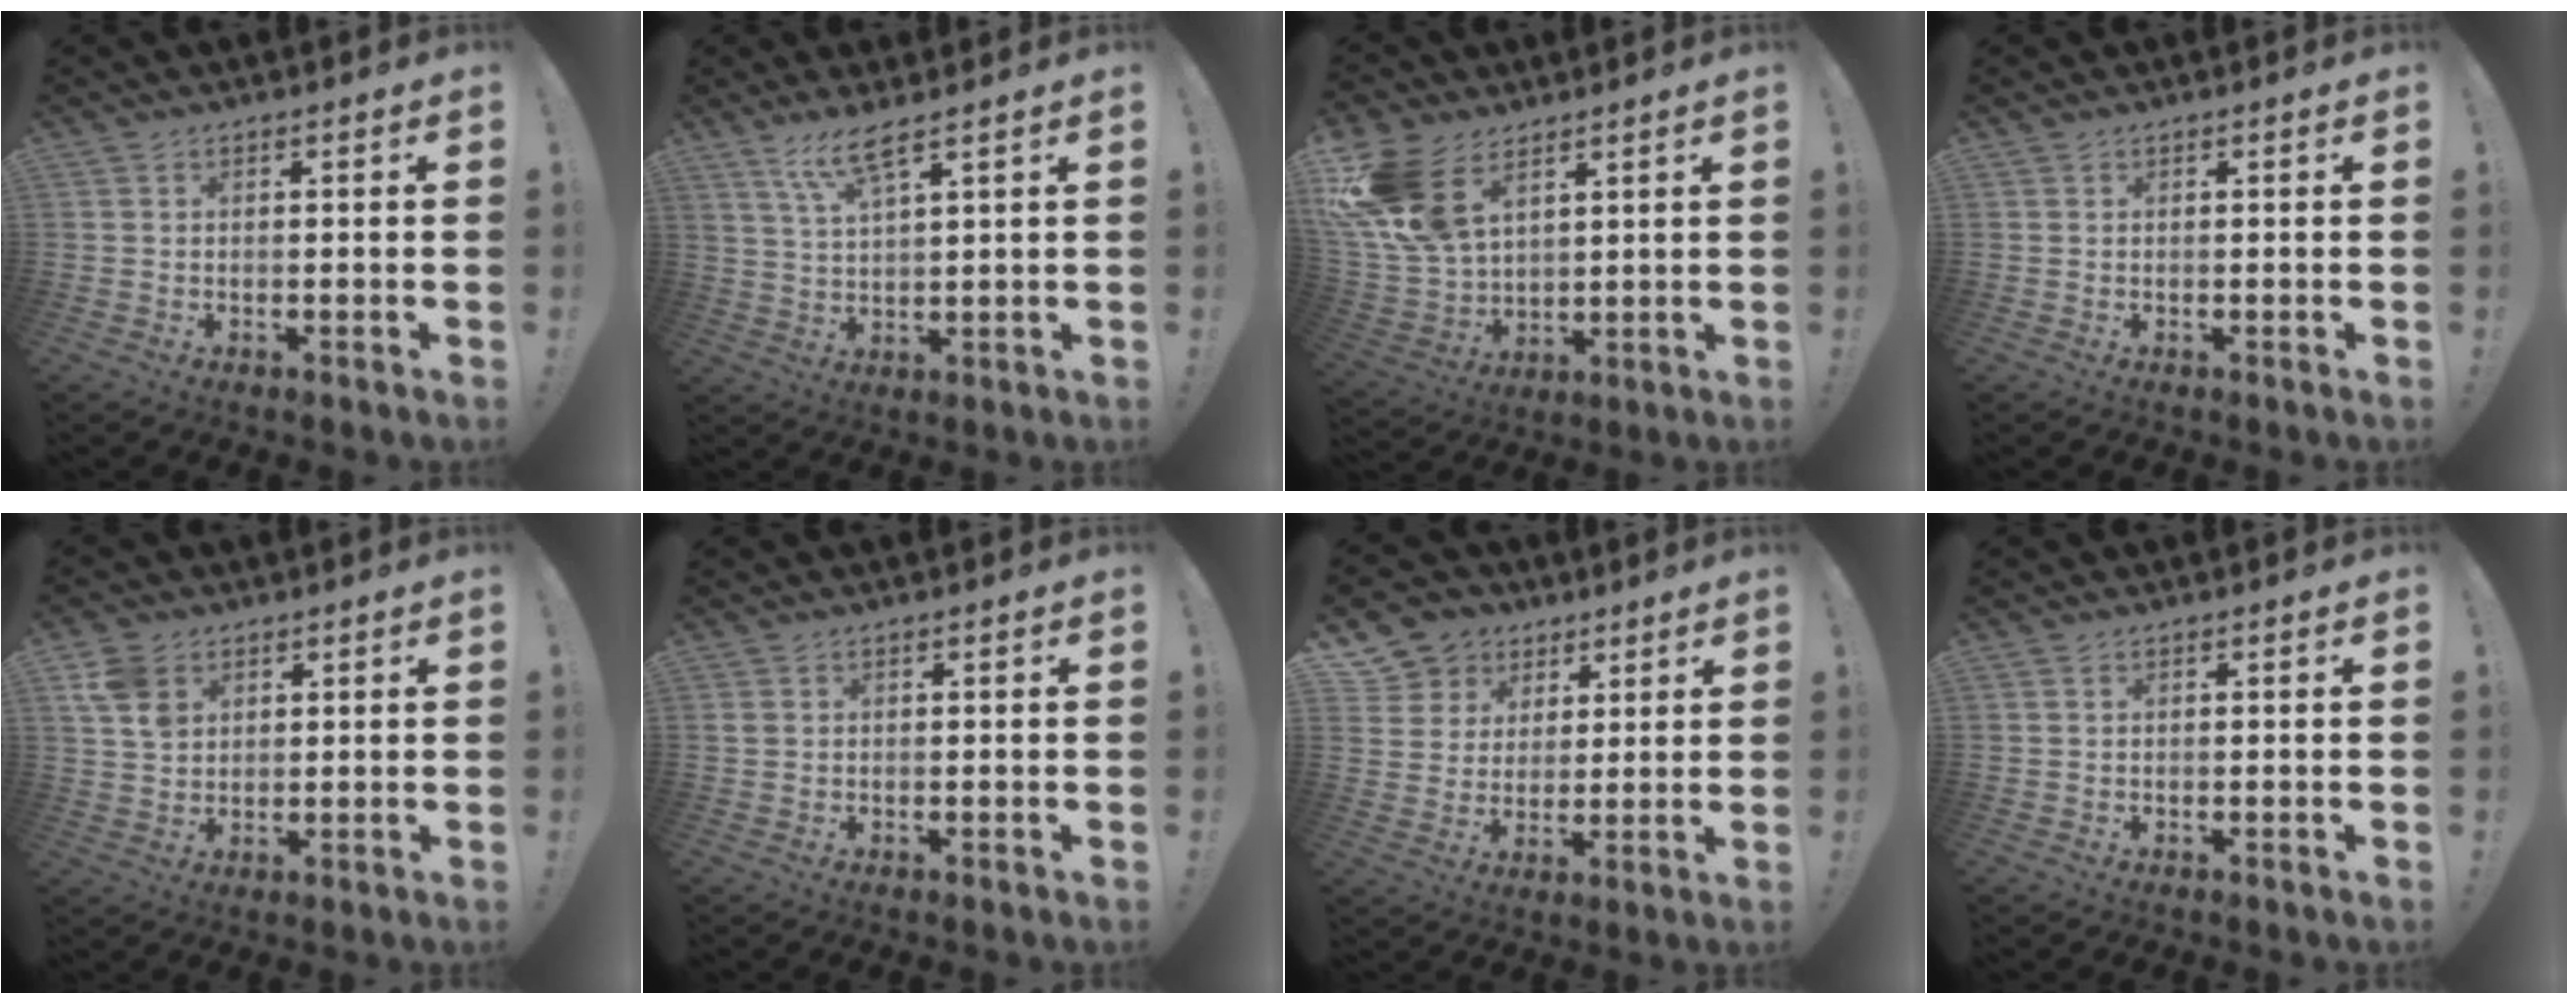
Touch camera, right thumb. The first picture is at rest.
{"total": 7.3, "force": [5.1, 1.2, 5.0], "torque": [-0.105, -0.018, 0.092]}
{"total": 16.8, "force": [8.5, 10.6, 10.0], "torque": [-0.204, -0.043, 0.167]}
{"total": 0.0}
{"total": 7.9, "force": [3.8, 5.7, 3.9], "torque": [-0.057, -0.009, 0.077]}
{"total": 1.0, "force": [0.4, 0.8, 0.4], "torque": [-0.006, 0.002, 0.006]}
{"total": 9.0, "force": [4.4, 7.8, 1.3], "torque": [-0.023, -0.031, 0.092]}
{"total": 0.0}